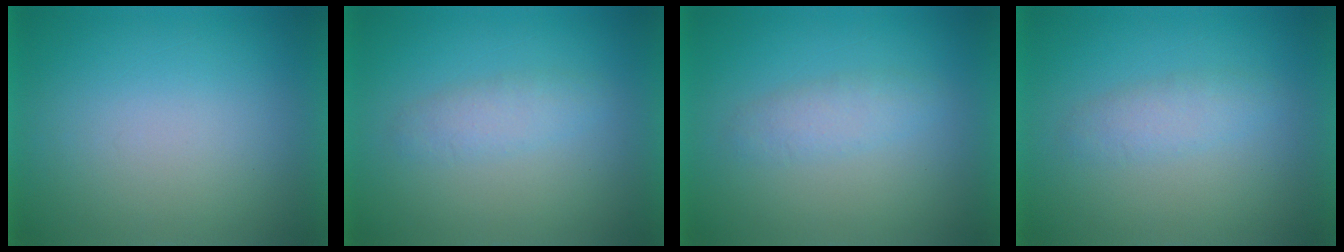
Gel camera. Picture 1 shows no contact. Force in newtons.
{"total": 2.4}
{"total": 2.2}
{"total": 2.2}